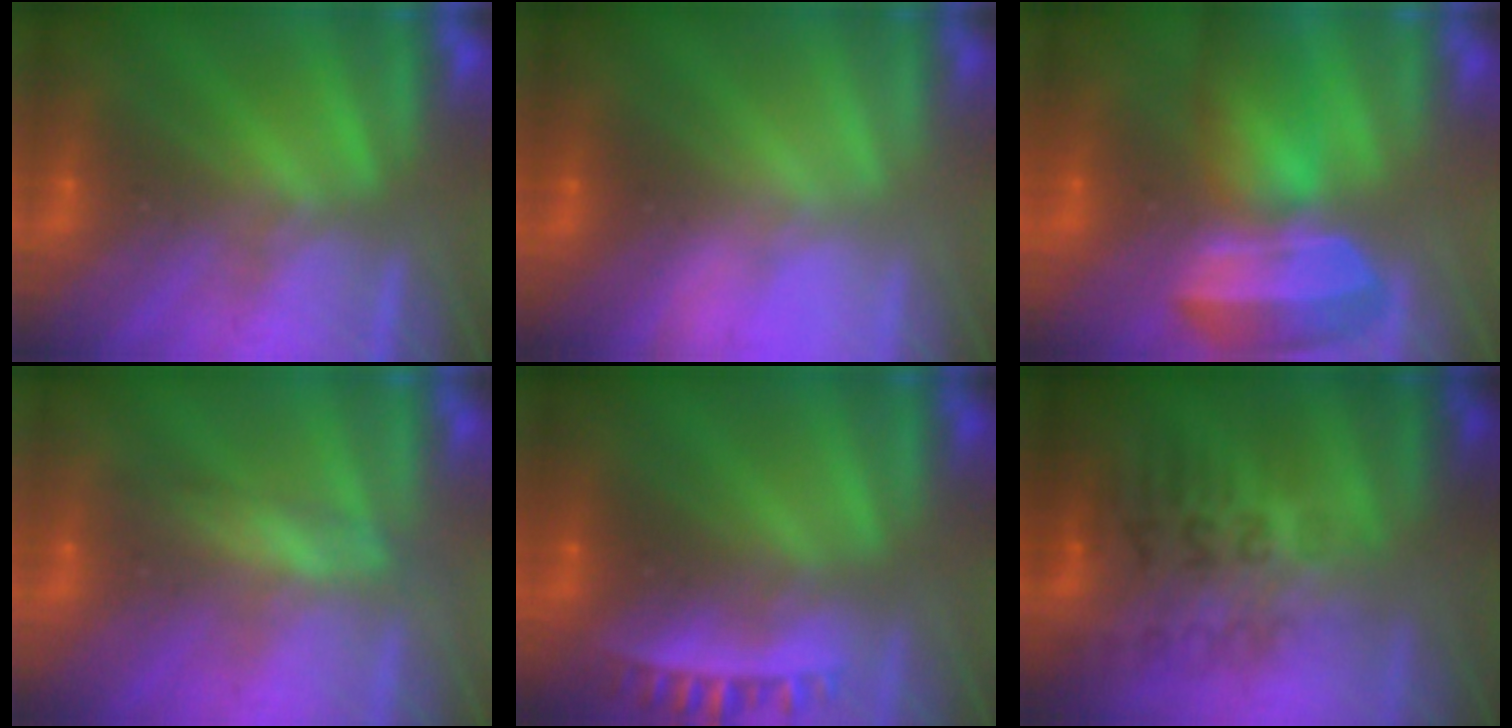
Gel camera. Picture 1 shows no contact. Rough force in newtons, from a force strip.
{"total": 2.8}
{"total": 5.8}
{"total": 2.4}
{"total": 2.4}
{"total": 2.9}